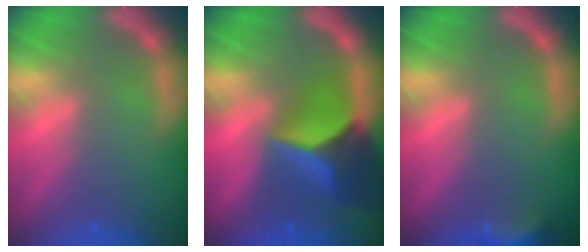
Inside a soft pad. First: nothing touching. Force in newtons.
{"total": 9.5}
{"total": 3.9}